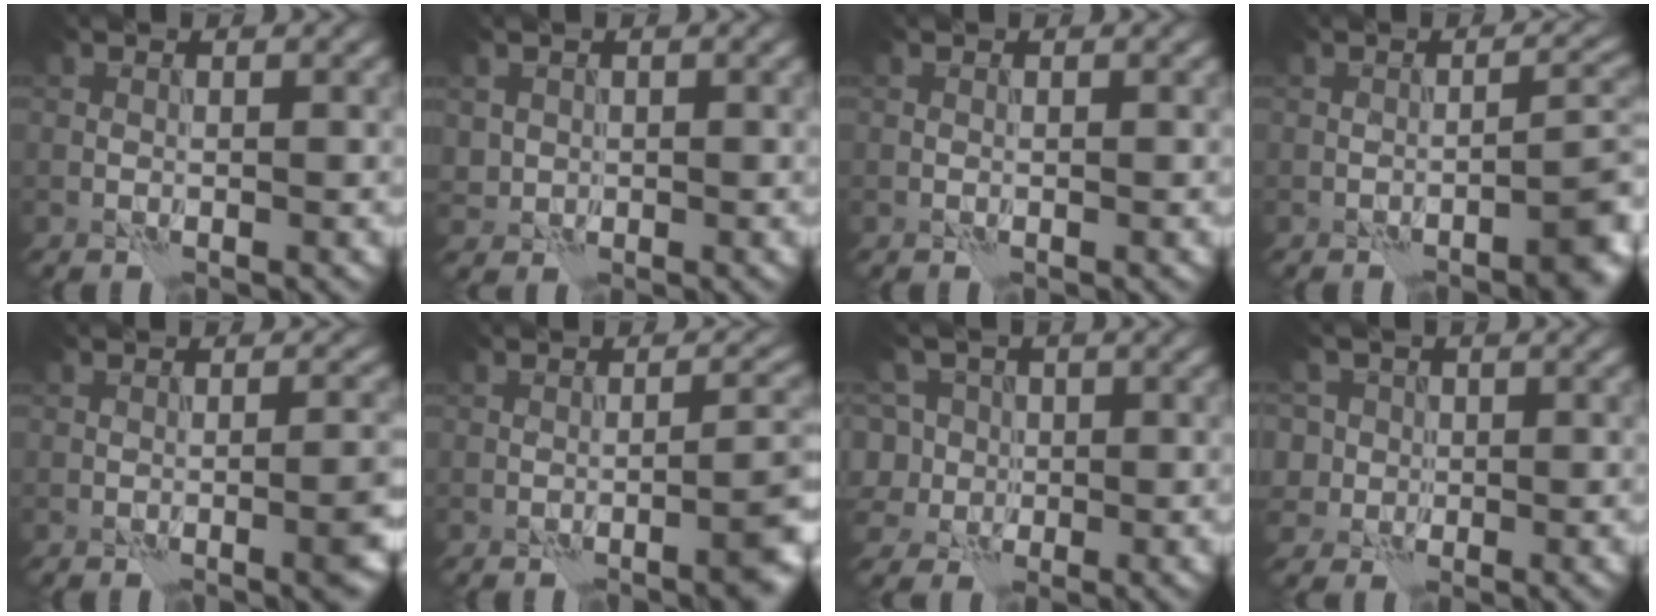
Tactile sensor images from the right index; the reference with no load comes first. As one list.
[{"total": 1.4, "force": [0.4, 1.3, 0.1], "torque": [-0.003, -0.004, 0.009]}, {"total": 0.0}, {"total": 4.0, "force": [-2.4, 0.8, 3.1], "torque": [-0.035, 0.015, -0.035]}, {"total": 3.9, "force": [-1.4, 1.0, 3.5], "torque": [-0.039, 0.005, -0.018]}, {"total": 4.5, "force": [-2.1, 1.1, 3.9], "torque": [-0.042, 0.012, -0.033]}, {"total": 7.6, "force": [1.0, 6.9, 3.0], "torque": [-0.058, 0.032, -0.017]}, {"total": 5.8, "force": [1.6, 5.2, 2.0], "torque": [-0.035, 0.029, 0.000]}]